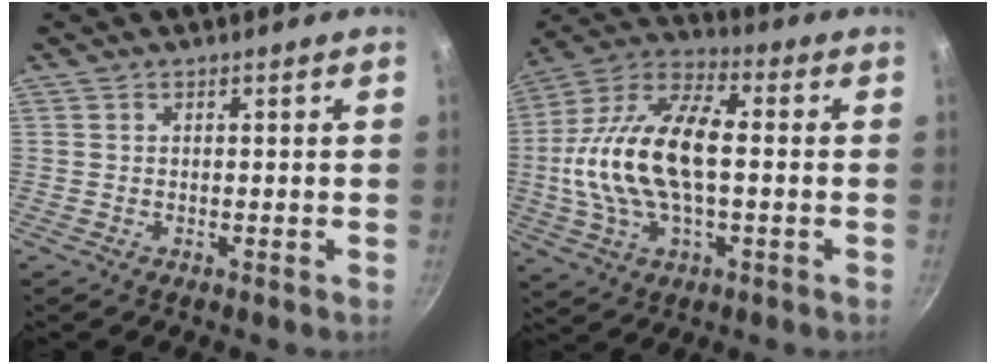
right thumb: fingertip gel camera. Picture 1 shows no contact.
{"total": 20.3, "force": [-0.5, 10.4, 17.4], "torque": [-0.331, 0.036, -0.021]}